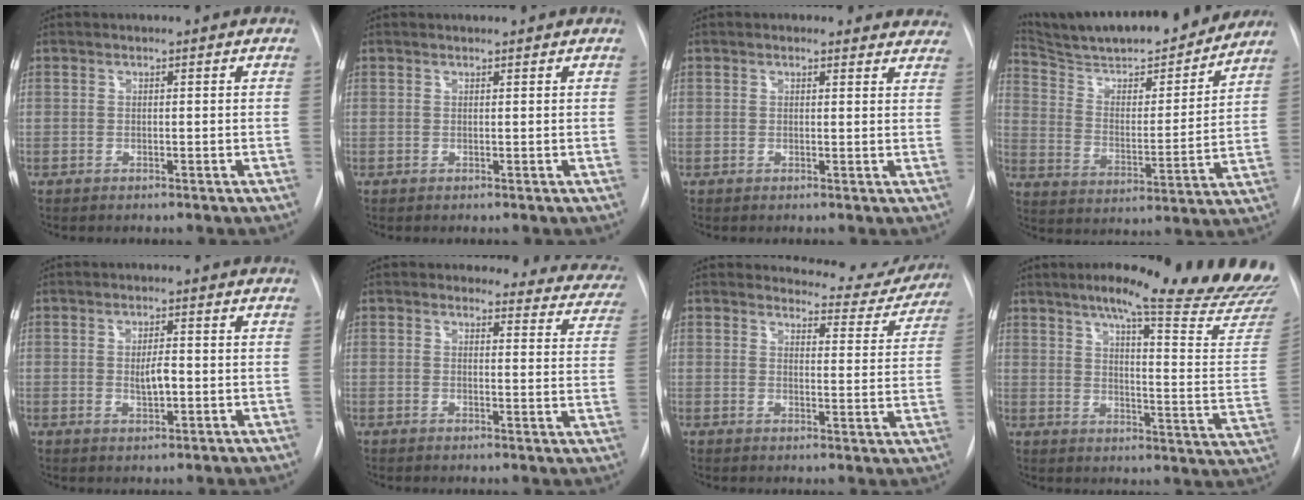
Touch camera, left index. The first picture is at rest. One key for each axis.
{"total": 0.5, "fx": 0.5, "fy": 0.1, "fz": 0.0, "tx": -0.006, "ty": 0.009, "tz": 0.009}
{"total": 6.2, "fx": 5.7, "fy": 2.3, "fz": 0.4, "tx": 0.033, "ty": -0.015, "tz": 0.027}
{"total": 22.6, "fx": 20.3, "fy": 3.9, "fz": 9.1, "tx": -0.149, "ty": -0.017, "tz": 0.299}
{"total": 2.9, "fx": -1.1, "fy": 0.9, "fz": 2.6, "tx": -0.046, "ty": -0.007, "tz": -0.013}
{"total": 11.9, "fx": 11.2, "fy": 4.0, "fz": 0.4, "tx": 0.050, "ty": -0.076, "tz": 0.076}
{"total": 9.0, "fx": 8.7, "fy": 2.2, "fz": -0.2, "tx": 0.021, "ty": -0.041, "tz": 0.083}
{"total": 23.8, "fx": 20.5, "fy": 0.8, "fz": 12.1, "tx": -0.163, "ty": -0.104, "tz": 0.242}